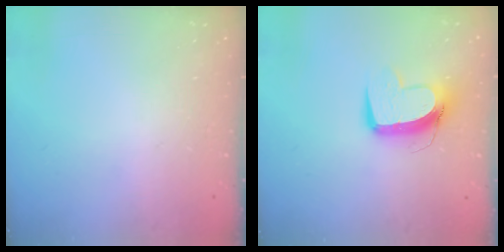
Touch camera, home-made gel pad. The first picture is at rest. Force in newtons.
{"total": 11.4, "press": 11.3, "slide": 1.5}